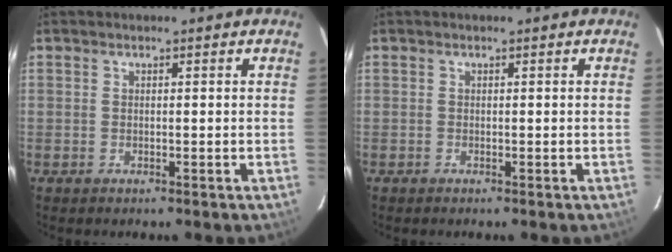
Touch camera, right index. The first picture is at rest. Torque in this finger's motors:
{"motor_torque": [-0.04, -0.01, 0.02, 0.01]}